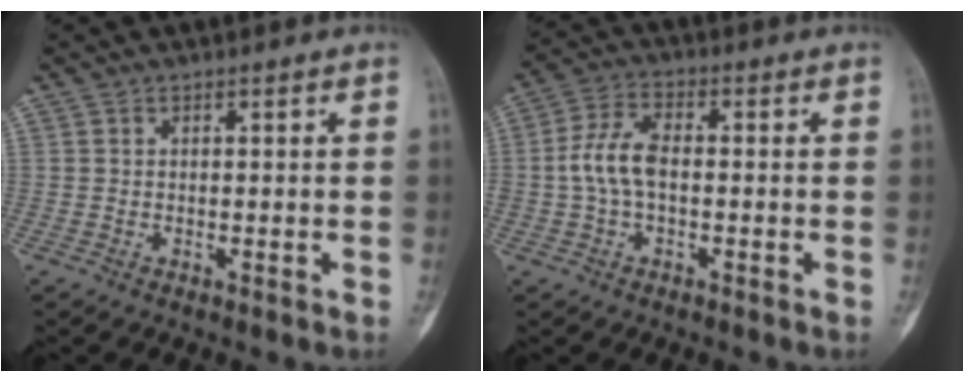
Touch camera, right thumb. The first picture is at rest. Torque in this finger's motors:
{"motor_torque": [0.27, 0.32, 1.07, -0.02, 0.15]}